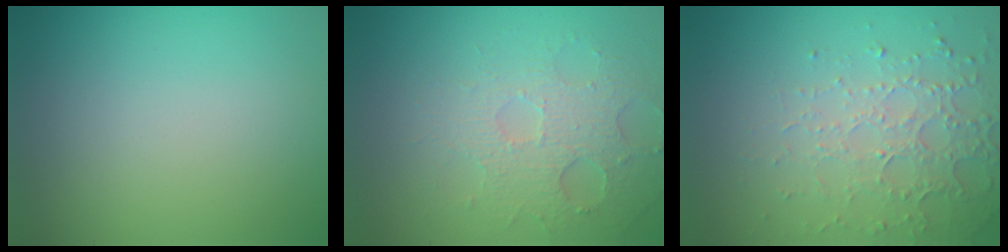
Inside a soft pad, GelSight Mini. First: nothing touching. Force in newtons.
{"total": 3.5, "press": 3.2, "slide": 1.4}
{"total": 4.7, "press": 3.3, "slide": 3.4}